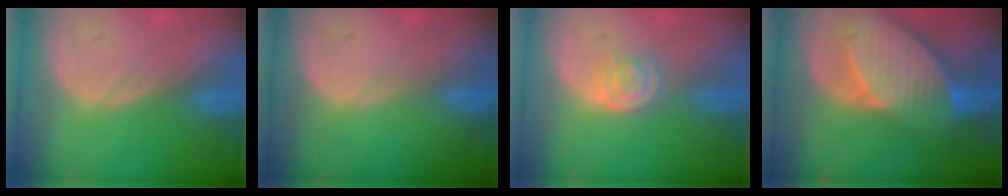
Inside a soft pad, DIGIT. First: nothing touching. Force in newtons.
{"total": 0.0}
{"total": 3.3, "press": 3.3, "slide": 0.1}
{"total": 10.5, "press": 9.2, "slide": 5.0}